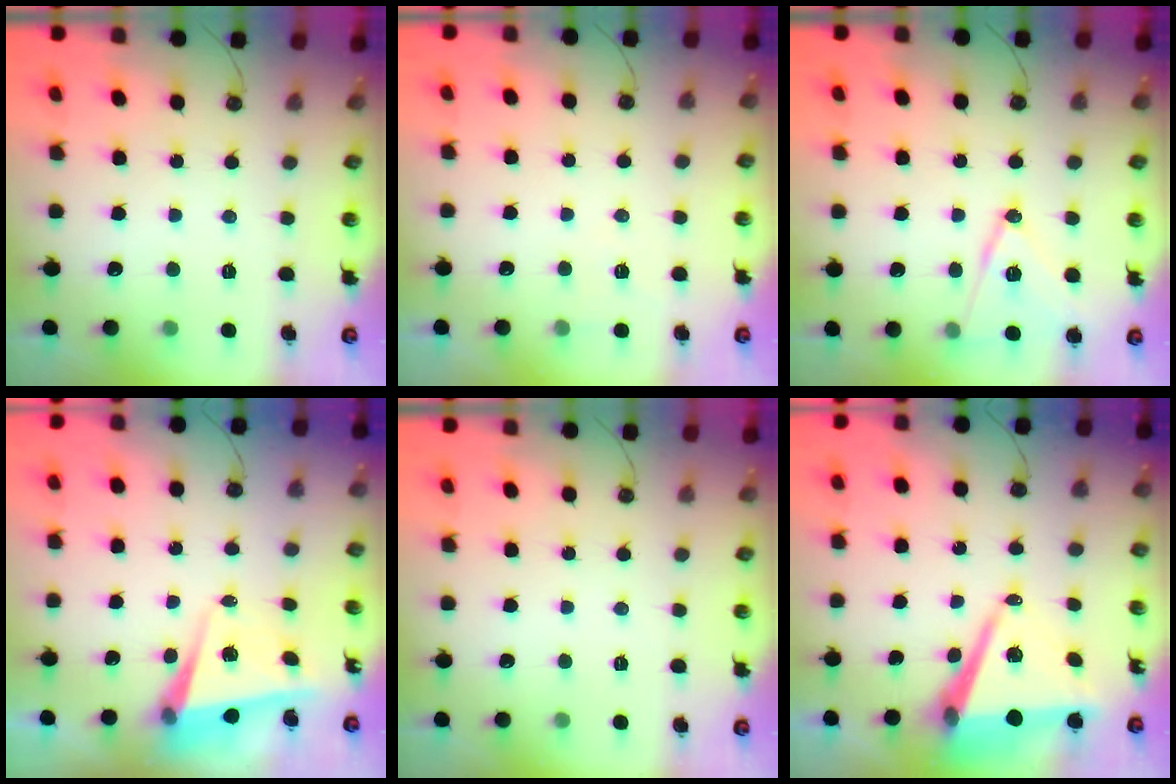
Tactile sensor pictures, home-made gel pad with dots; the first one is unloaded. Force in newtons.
{"total": 6.5, "press": 4.9, "slide": 4.2}
{"total": 12.3, "press": 11.8, "slide": 3.4}
{"total": 5.3, "press": 5.0, "slide": 1.8}
{"total": 0.0}
{"total": 10.7, "press": 9.9, "slide": 4.0}